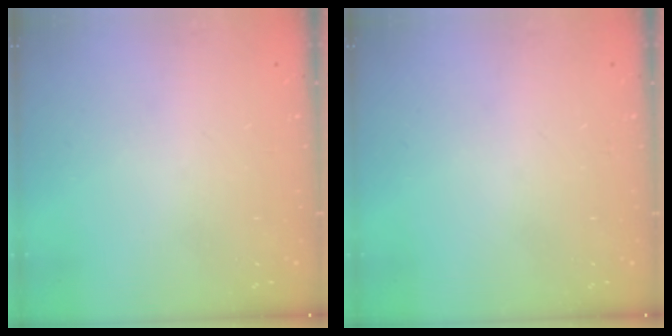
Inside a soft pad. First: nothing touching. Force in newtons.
{"total": 0.0}